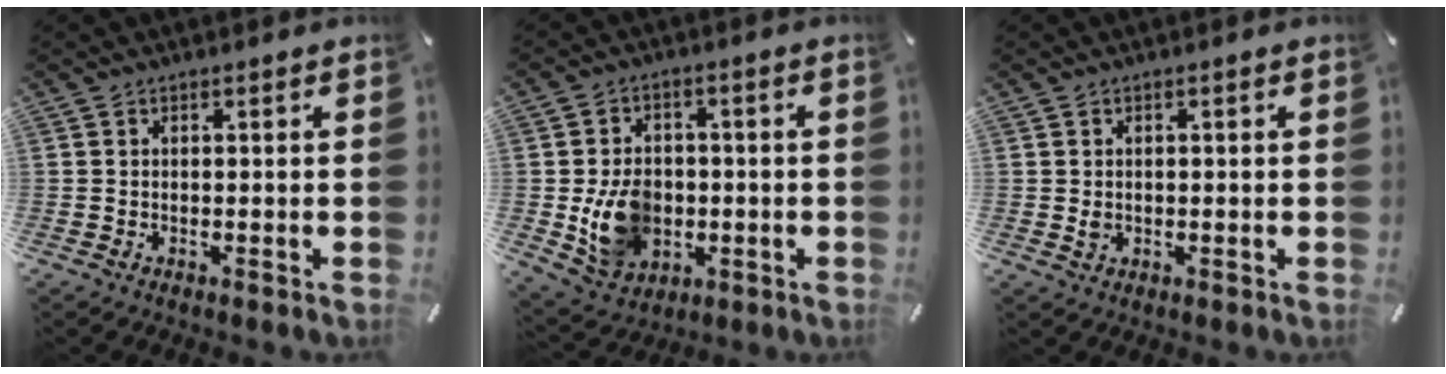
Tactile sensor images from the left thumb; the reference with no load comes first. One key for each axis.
{"total": 11.2, "fx": -1.7, "fy": 9.2, "fz": 6.3, "tx": -0.125, "ty": 0.011, "tz": -0.027}
{"total": 1.3, "fx": 0.0, "fy": 1.0, "fz": 0.9, "tx": -0.018, "ty": 0.003, "tz": -0.001}